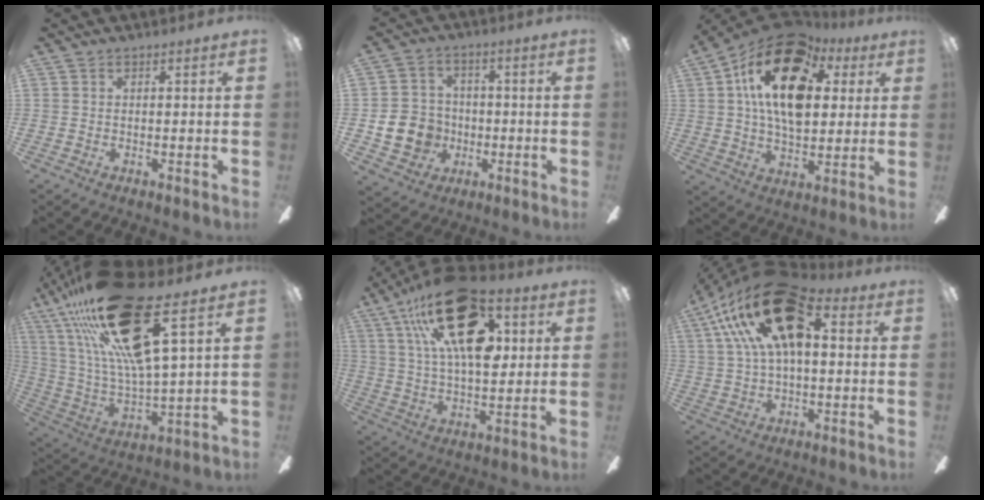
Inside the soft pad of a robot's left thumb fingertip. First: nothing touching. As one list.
[{"total": 10.4, "force": [-2.8, 9.2, 3.9], "torque": [-0.096, 0.033, -0.045]}, {"total": 22.1, "force": [8.1, 12.6, 16.2], "torque": [-0.290, -0.015, 0.134]}, {"total": 29.7, "force": [16.4, 8.8, 23.2], "torque": [-0.435, -0.076, 0.272]}, {"total": 25.0, "force": [11.2, 11.9, 19.0], "torque": [-0.325, -0.034, 0.185]}, {"total": 24.2, "force": [9.9, 12.2, 18.4], "torque": [-0.341, -0.029, 0.165]}]